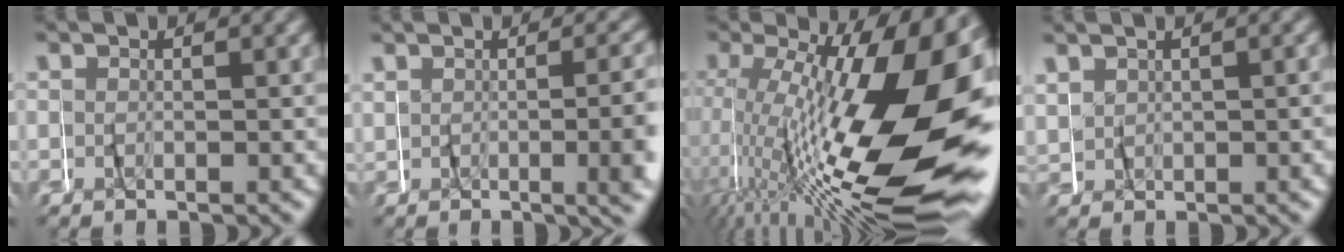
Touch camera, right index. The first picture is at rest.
{"total": 3.3, "force": [0.1, 0.3, 3.3], "torque": [-0.021, 0.014, 0.001]}
{"total": 19.1, "force": [-2.2, 7.0, 17.6], "torque": [-0.239, -0.007, -0.017]}
{"total": 0.8, "force": [0.7, 0.3, -0.3], "torque": [-0.002, 0.010, 0.012]}